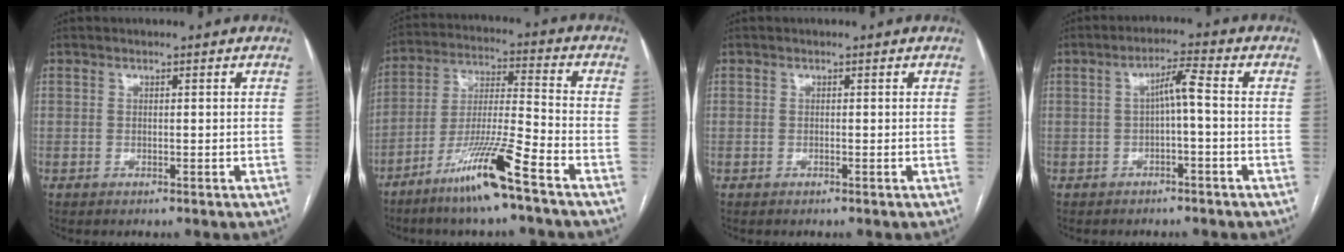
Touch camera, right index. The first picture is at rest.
{"total": 12.7, "force": [-8.1, -0.4, 9.7], "torque": [-0.188, -0.023, -0.154]}
{"total": 0.0}
{"total": 4.0, "force": [-0.4, 0.4, 3.9], "torque": [-0.067, 0.018, -0.004]}